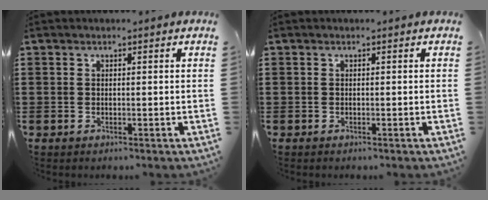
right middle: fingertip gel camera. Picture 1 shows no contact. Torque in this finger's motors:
{"motor_torque": [-0.03, -0.07, 0.01, -0.01]}